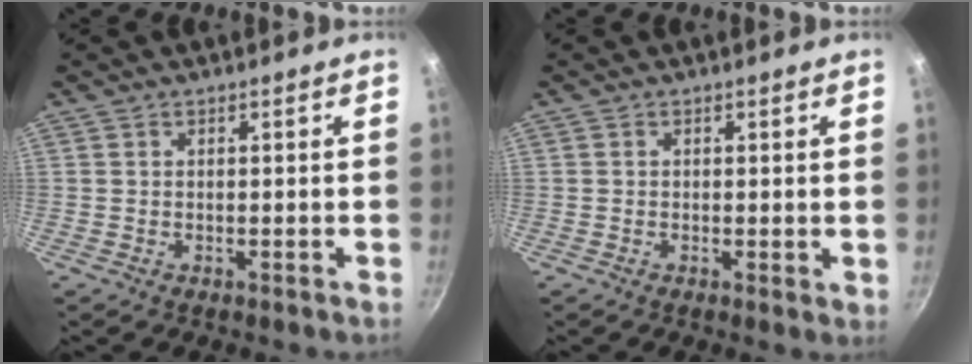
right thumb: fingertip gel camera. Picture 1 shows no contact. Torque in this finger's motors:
{"motor_torque": [-0.22, -0.08, -0.36, 0.02, -0.01]}